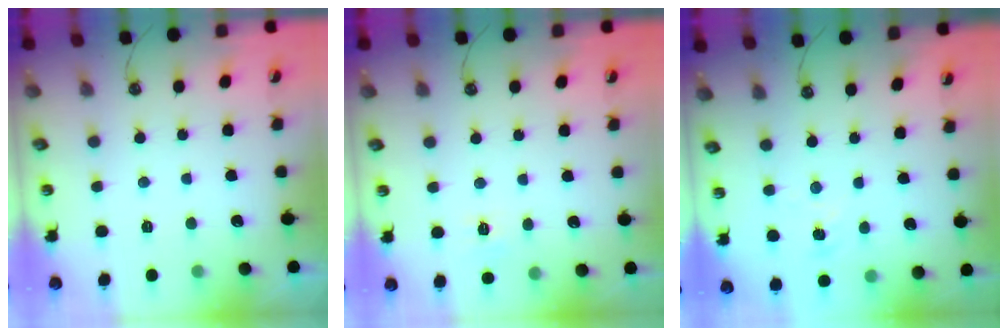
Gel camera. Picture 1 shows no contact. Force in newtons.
{"total": 5.0, "press": 4.9, "slide": 0.6}
{"total": 1.0, "press": 1.0, "slide": 0.2}